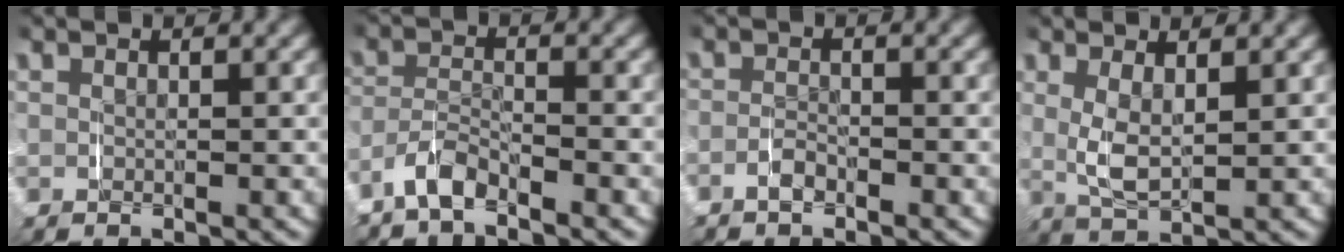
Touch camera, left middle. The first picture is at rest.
{"total": 3.5, "force": [-3.4, 0.3, 0.7], "torque": [-0.014, 0.001, -0.068]}
{"total": 1.7, "force": [-1.7, -0.1, 0.0], "torque": [-0.005, -0.003, -0.033]}
{"total": 3.6, "force": [0.5, 1.8, 3.1], "torque": [-0.074, -0.011, 0.014]}